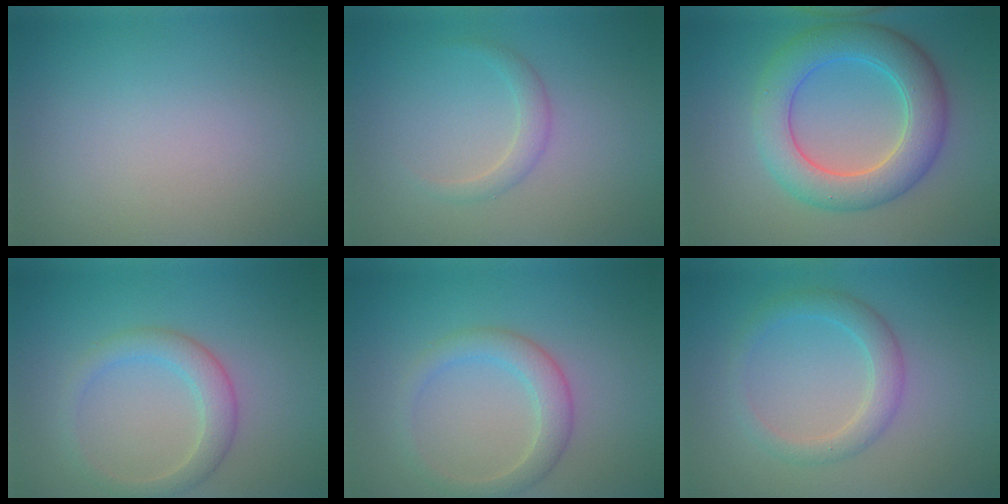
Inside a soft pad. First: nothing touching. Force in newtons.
{"total": 1.5, "press": 1.5, "slide": 0.1}
{"total": 6.9, "press": 6.9, "slide": 0.2}
{"total": 3.0, "press": 3.0, "slide": 0.1}
{"total": 3.0, "press": 3.0, "slide": 0.1}
{"total": 2.8, "press": 2.8, "slide": 0.3}